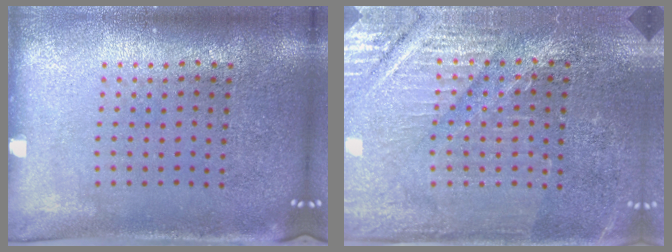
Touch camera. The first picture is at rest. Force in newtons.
{"total": 3.6, "press": 3.5, "slide": 0.8}